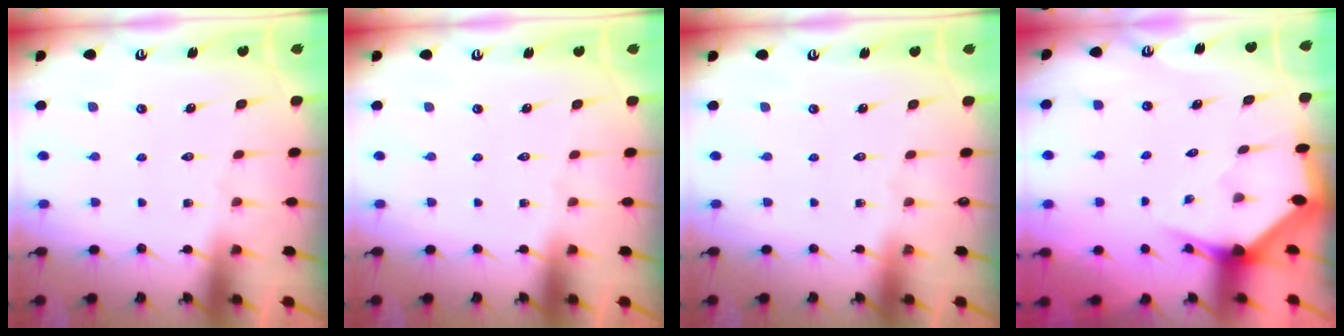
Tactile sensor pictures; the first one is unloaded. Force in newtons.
{"total": 0.0}
{"total": 0.0}
{"total": 3.4, "press": 3.4, "slide": 0.2}